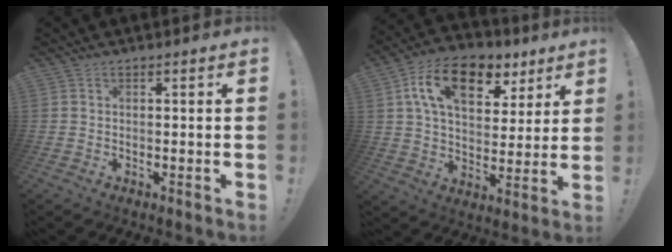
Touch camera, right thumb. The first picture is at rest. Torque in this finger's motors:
{"motor_torque": [1.49, 3.03, 0.54, -0.17, 0.26]}